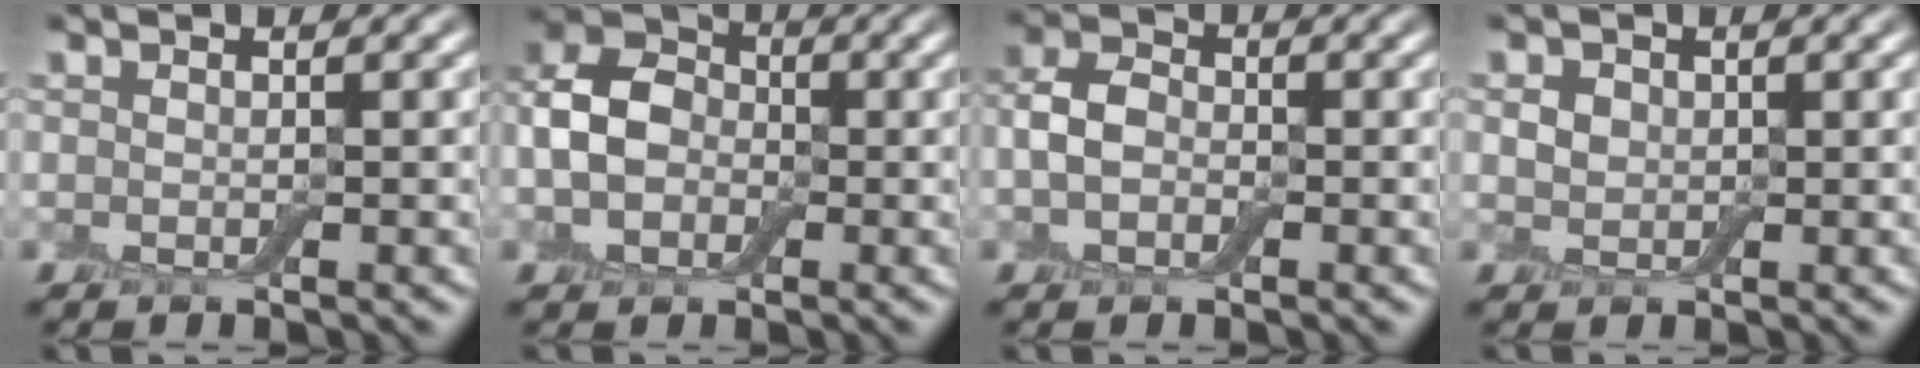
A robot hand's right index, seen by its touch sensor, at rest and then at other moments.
{"total": 5.7, "force": [-0.7, 4.5, 3.4], "torque": [-0.070, 0.012, -0.024]}
{"total": 3.0, "force": [-0.5, 2.3, 1.9], "torque": [-0.039, 0.006, -0.019]}
{"total": 1.2, "force": [0.3, 1.1, 0.2], "torque": [-0.005, 0.003, 0.003]}